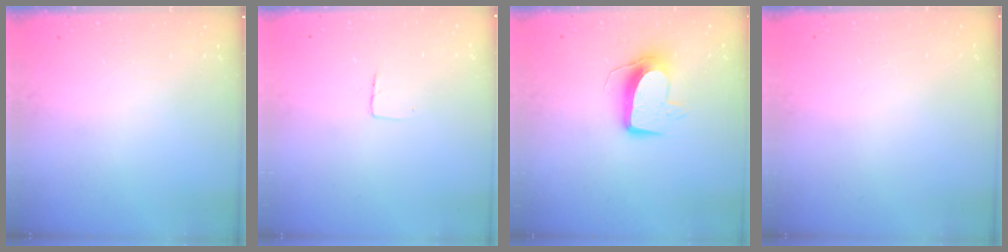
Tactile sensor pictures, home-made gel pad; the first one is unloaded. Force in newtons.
{"total": 2.9, "press": 2.9, "slide": 0.2}
{"total": 11.0, "press": 10.9, "slide": 0.7}
{"total": 0.8, "press": 0.4, "slide": 0.7}